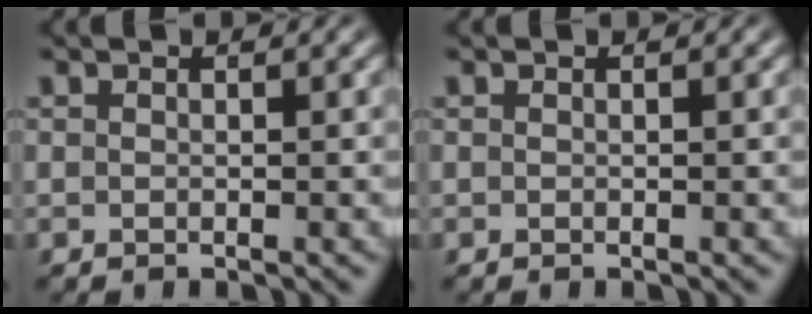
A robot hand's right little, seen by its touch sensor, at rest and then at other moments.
{"total": 0.0}